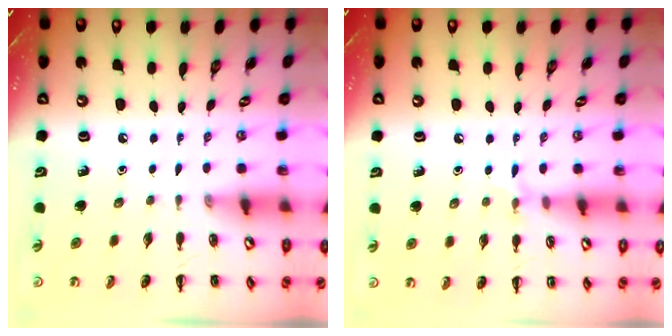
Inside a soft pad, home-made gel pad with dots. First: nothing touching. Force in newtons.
{"total": 5.8, "press": 5.5, "slide": 1.9}